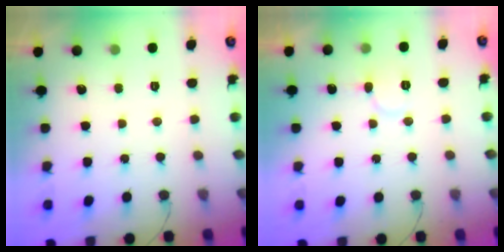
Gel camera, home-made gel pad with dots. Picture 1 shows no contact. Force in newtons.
{"total": 6.4, "press": 6.3, "slide": 0.6}